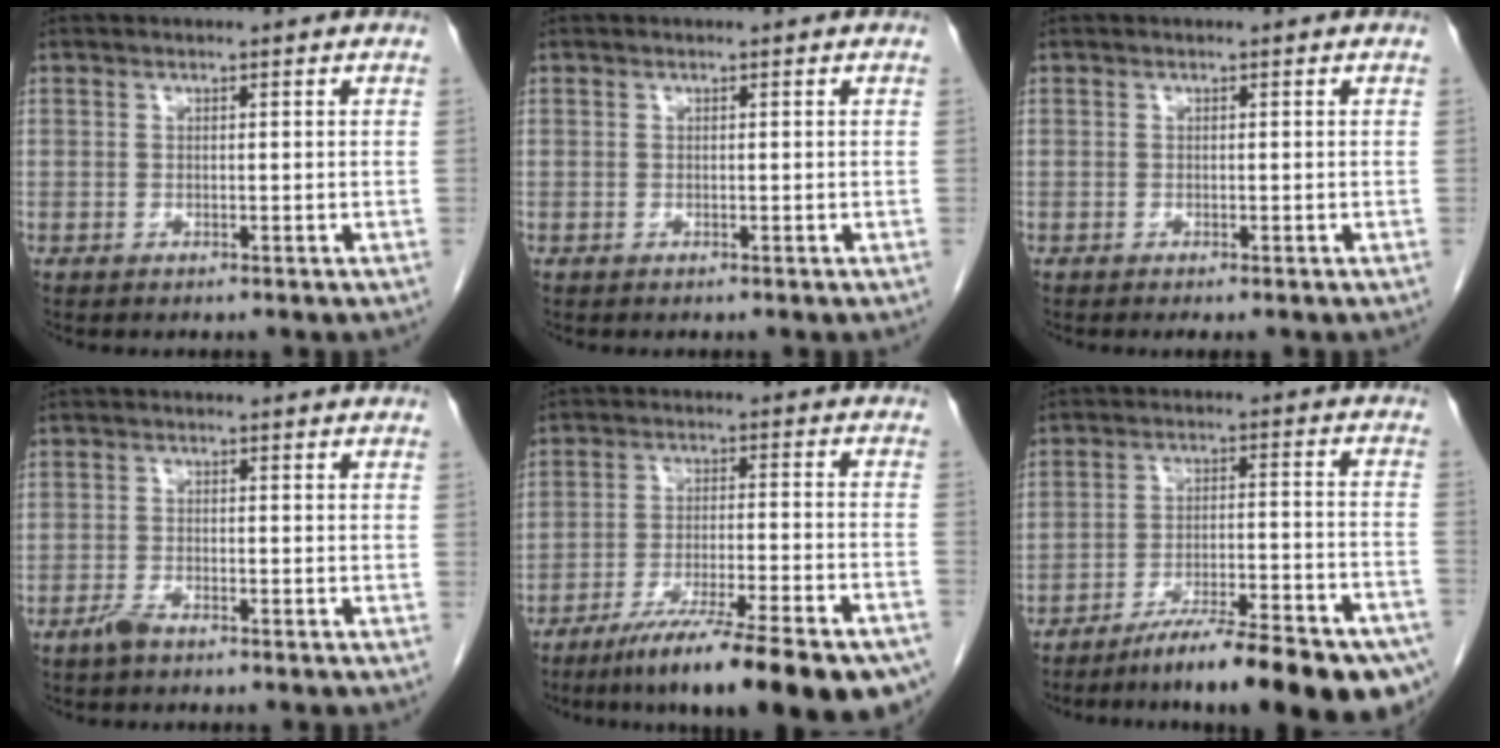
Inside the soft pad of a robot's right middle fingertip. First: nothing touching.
{"total": 0.0}
{"total": 0.9, "force": [-0.6, -0.1, 0.6], "torque": [-0.012, -0.005, -0.009]}
{"total": 2.3, "force": [-1.8, 0.5, 1.3], "torque": [-0.029, -0.001, -0.032]}
{"total": 21.8, "force": [-16.8, 2.1, 13.8], "torque": [-0.142, -0.017, -0.247]}
{"total": 19.2, "force": [-15.0, 1.6, 11.9], "torque": [-0.117, 0.008, -0.222]}